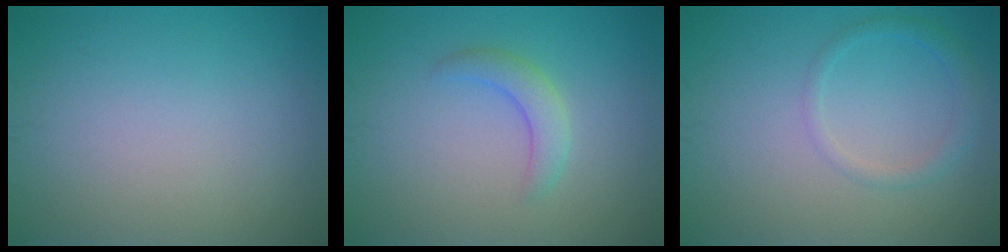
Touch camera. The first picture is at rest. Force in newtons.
{"total": 2.3, "press": 2.3, "slide": 0.2}
{"total": 1.7, "press": 1.7, "slide": 0.1}